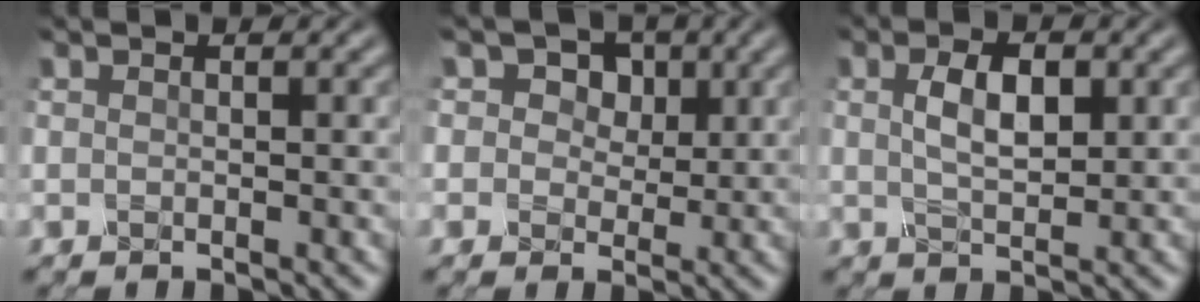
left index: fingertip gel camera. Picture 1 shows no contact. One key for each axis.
{"total": 5.8, "fx": 2.5, "fy": 4.4, "fz": 2.8, "tx": -0.055, "ty": 0.005, "tz": 0.028}
{"total": 3.3, "fx": 0.4, "fy": 1.7, "fz": 2.9, "tx": -0.060, "ty": 0.003, "tz": 0.009}